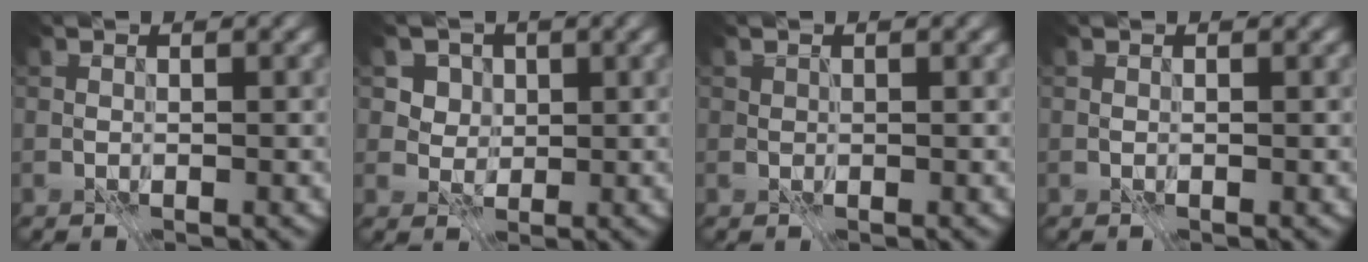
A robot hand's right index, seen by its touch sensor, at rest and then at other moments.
{"total": 5.6, "force": [3.2, 4.2, 1.9], "torque": [-0.028, 0.006, 0.040]}
{"total": 0.6, "force": [0.3, 0.5, 0.0], "torque": [0.005, -0.003, 0.003]}
{"total": 0.0}